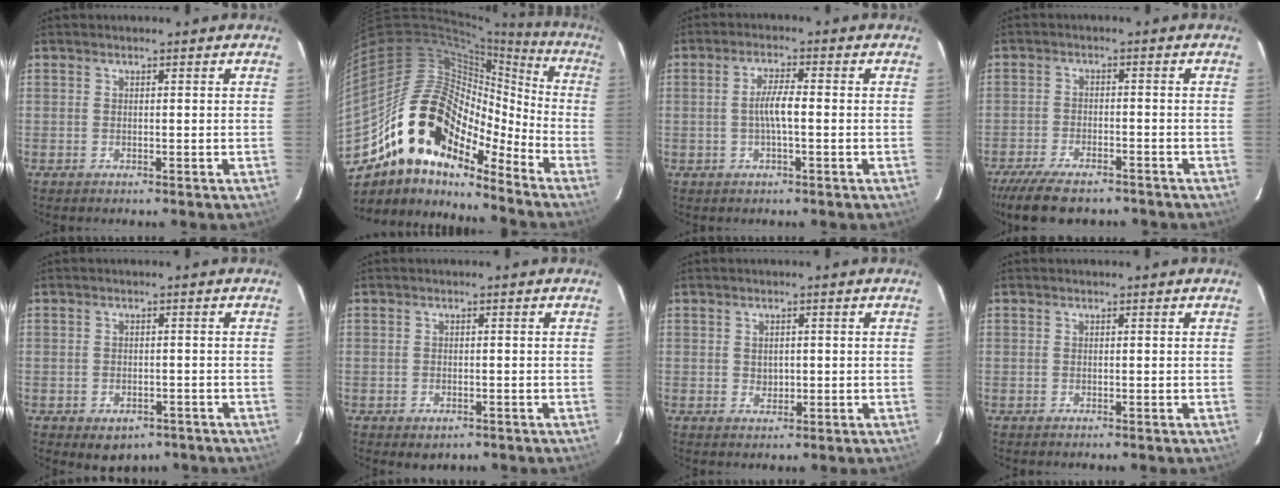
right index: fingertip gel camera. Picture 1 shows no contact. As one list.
[{"total": 20.5, "force": [-13.4, 10.7, 11.3], "torque": [-0.199, 0.020, -0.247]}, {"total": 4.1, "force": [-0.6, 0.6, 4.0], "torque": [-0.076, 0.004, -0.010]}, {"total": 12.5, "force": [-10.2, 4.2, 6.0], "torque": [-0.139, -0.029, -0.167]}, {"total": 5.7, "force": [-3.4, 3.9, 2.5], "torque": [-0.047, -0.005, -0.032]}, {"total": 2.5, "force": [-1.2, 1.9, 1.2], "torque": [-0.023, -0.004, -0.012]}, {"total": 1.3, "force": [0.0, 1.1, 0.6], "torque": [-0.005, 0.003, 0.002]}, {"total": 0.0}]